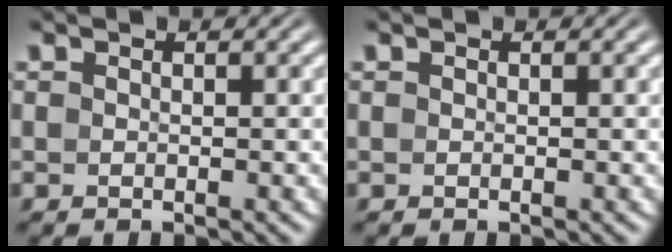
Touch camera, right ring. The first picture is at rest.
{"total": 0.0}